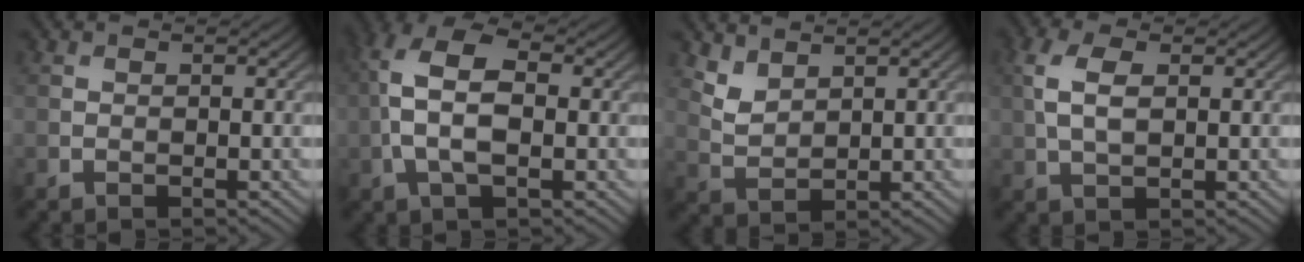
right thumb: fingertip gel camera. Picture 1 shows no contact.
{"total": 8.6, "force": [-0.2, 4.5, 7.3], "torque": [-0.166, 0.016, -0.014]}
{"total": 3.5, "force": [2.8, 1.6, 1.6], "torque": [-0.047, -0.006, 0.067]}
{"total": 4.8, "force": [0.9, 2.5, 4.0], "torque": [-0.100, 0.004, 0.018]}